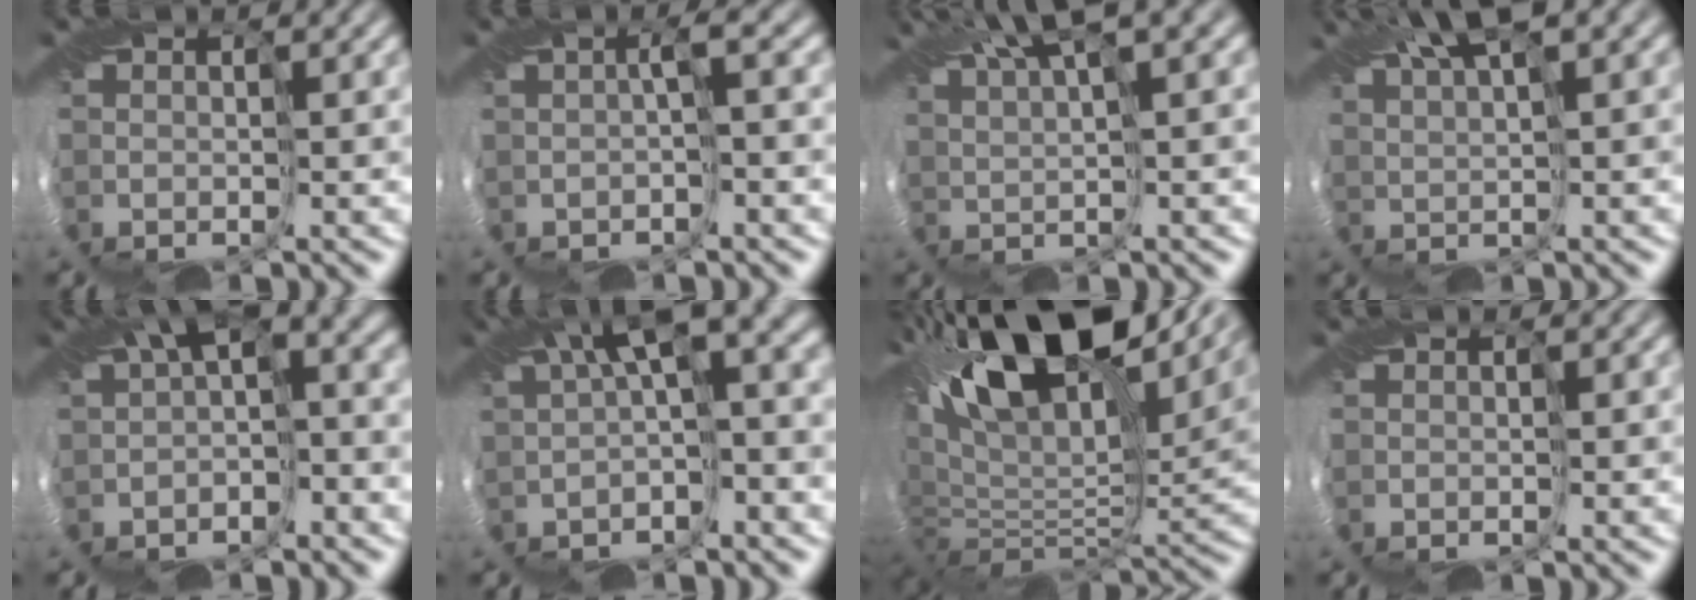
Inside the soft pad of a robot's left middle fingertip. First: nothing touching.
{"total": 1.6, "force": [-0.2, 0.0, 1.6], "torque": [-0.025, 0.009, -0.008]}
{"total": 7.1, "force": [4.7, 1.0, 5.2], "torque": [-0.091, 0.024, 0.081]}
{"total": 6.6, "force": [4.1, 1.1, 5.0], "torque": [-0.090, 0.022, 0.076]}
{"total": 7.1, "force": [1.0, 3.3, 6.2], "torque": [-0.089, 0.007, 0.010]}
{"total": 9.1, "force": [2.4, 3.3, 8.1], "torque": [-0.130, 0.019, 0.039]}
{"total": 19.1, "force": [8.7, 8.9, 14.4], "torque": [-0.265, 0.029, 0.153]}
{"total": 0.0}